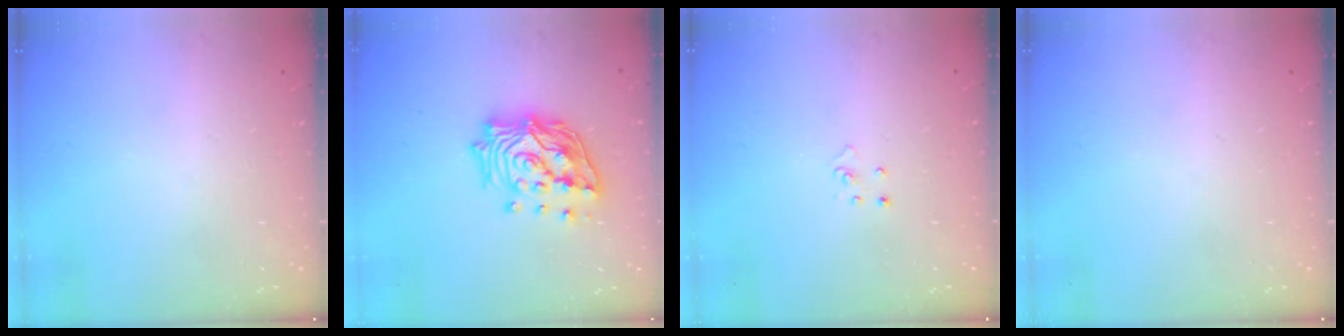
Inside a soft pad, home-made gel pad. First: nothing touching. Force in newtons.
{"total": 18.9, "press": 18.8, "slide": 1.7}
{"total": 2.8, "press": 2.8, "slide": 0.2}
{"total": 0.0}